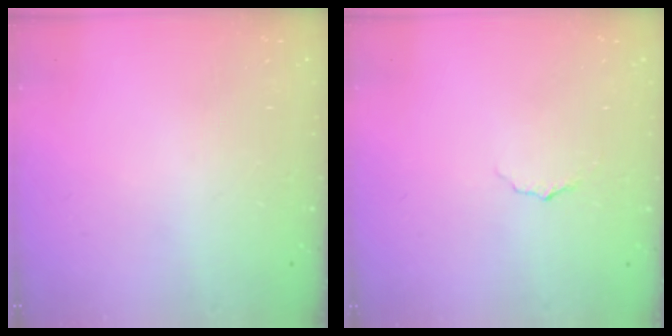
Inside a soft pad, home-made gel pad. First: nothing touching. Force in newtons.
{"total": 3.9, "press": 3.9, "slide": 0.4}